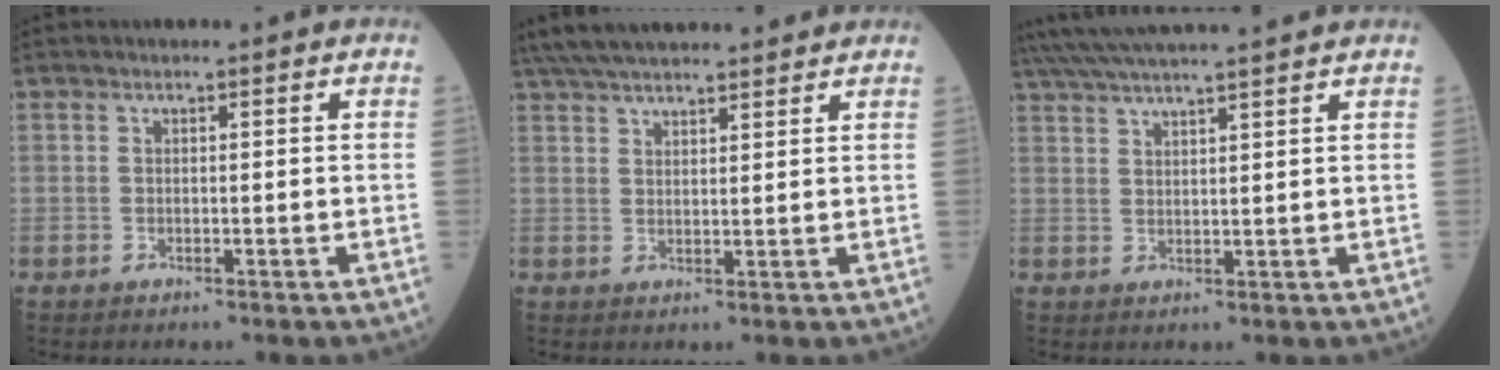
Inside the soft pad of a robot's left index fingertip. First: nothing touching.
{"total": 15.6, "force": [13.8, 2.7, 6.7], "torque": [-0.121, 0.046, 0.216]}
{"total": 13.4, "force": [12.1, -0.7, 5.9], "torque": [-0.112, 0.028, 0.179]}